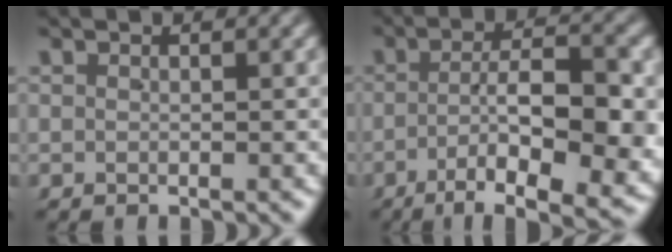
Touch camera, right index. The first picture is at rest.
{"total": 10.8, "force": [-5.5, 3.3, 8.6], "torque": [-0.115, -0.027, -0.069]}